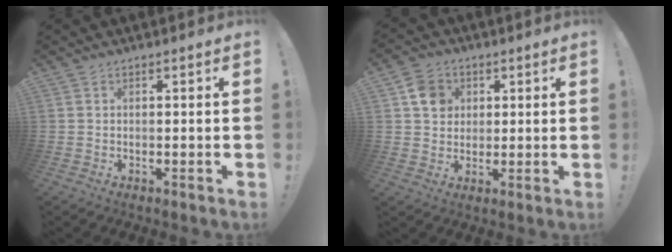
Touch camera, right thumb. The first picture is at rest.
{"total": 8.0, "force": [2.8, 6.9, 2.7], "torque": [-0.033, -0.006, 0.058]}